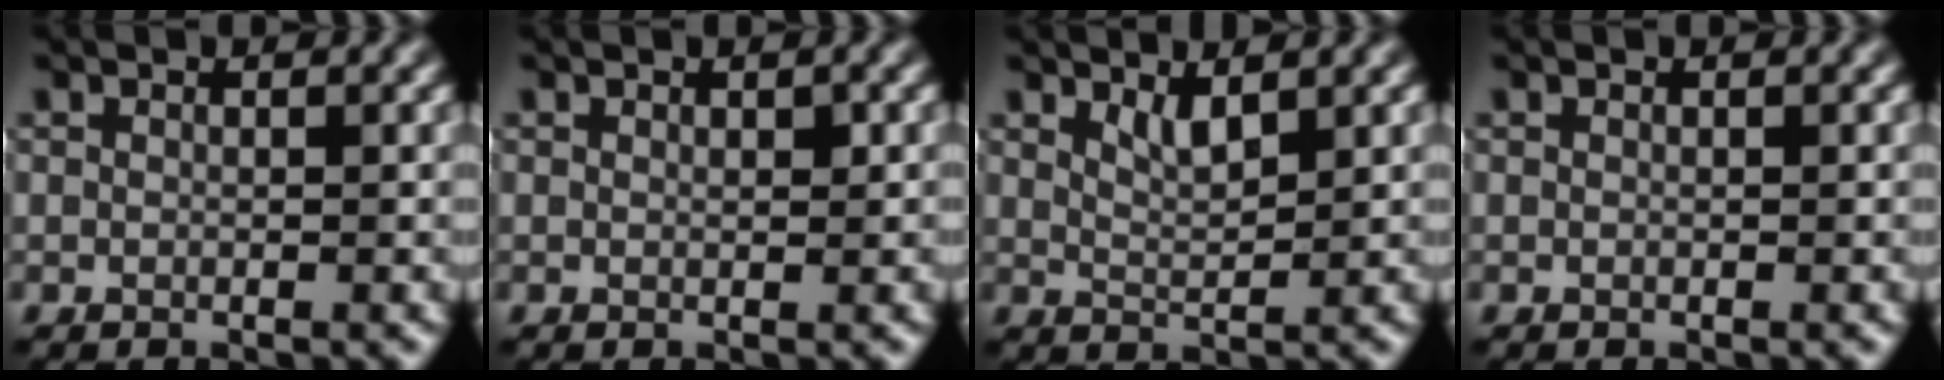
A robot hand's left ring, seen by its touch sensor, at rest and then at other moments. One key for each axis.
{"total": 0.6, "fx": 0.2, "fy": 0.2, "fz": 0.5, "tx": -0.007, "ty": 0.001, "tz": 0.004}
{"total": 1.8, "fx": 1.3, "fy": 0.5, "fz": 1.2, "tx": -0.024, "ty": -0.006, "tz": 0.026}
{"total": 0.0}